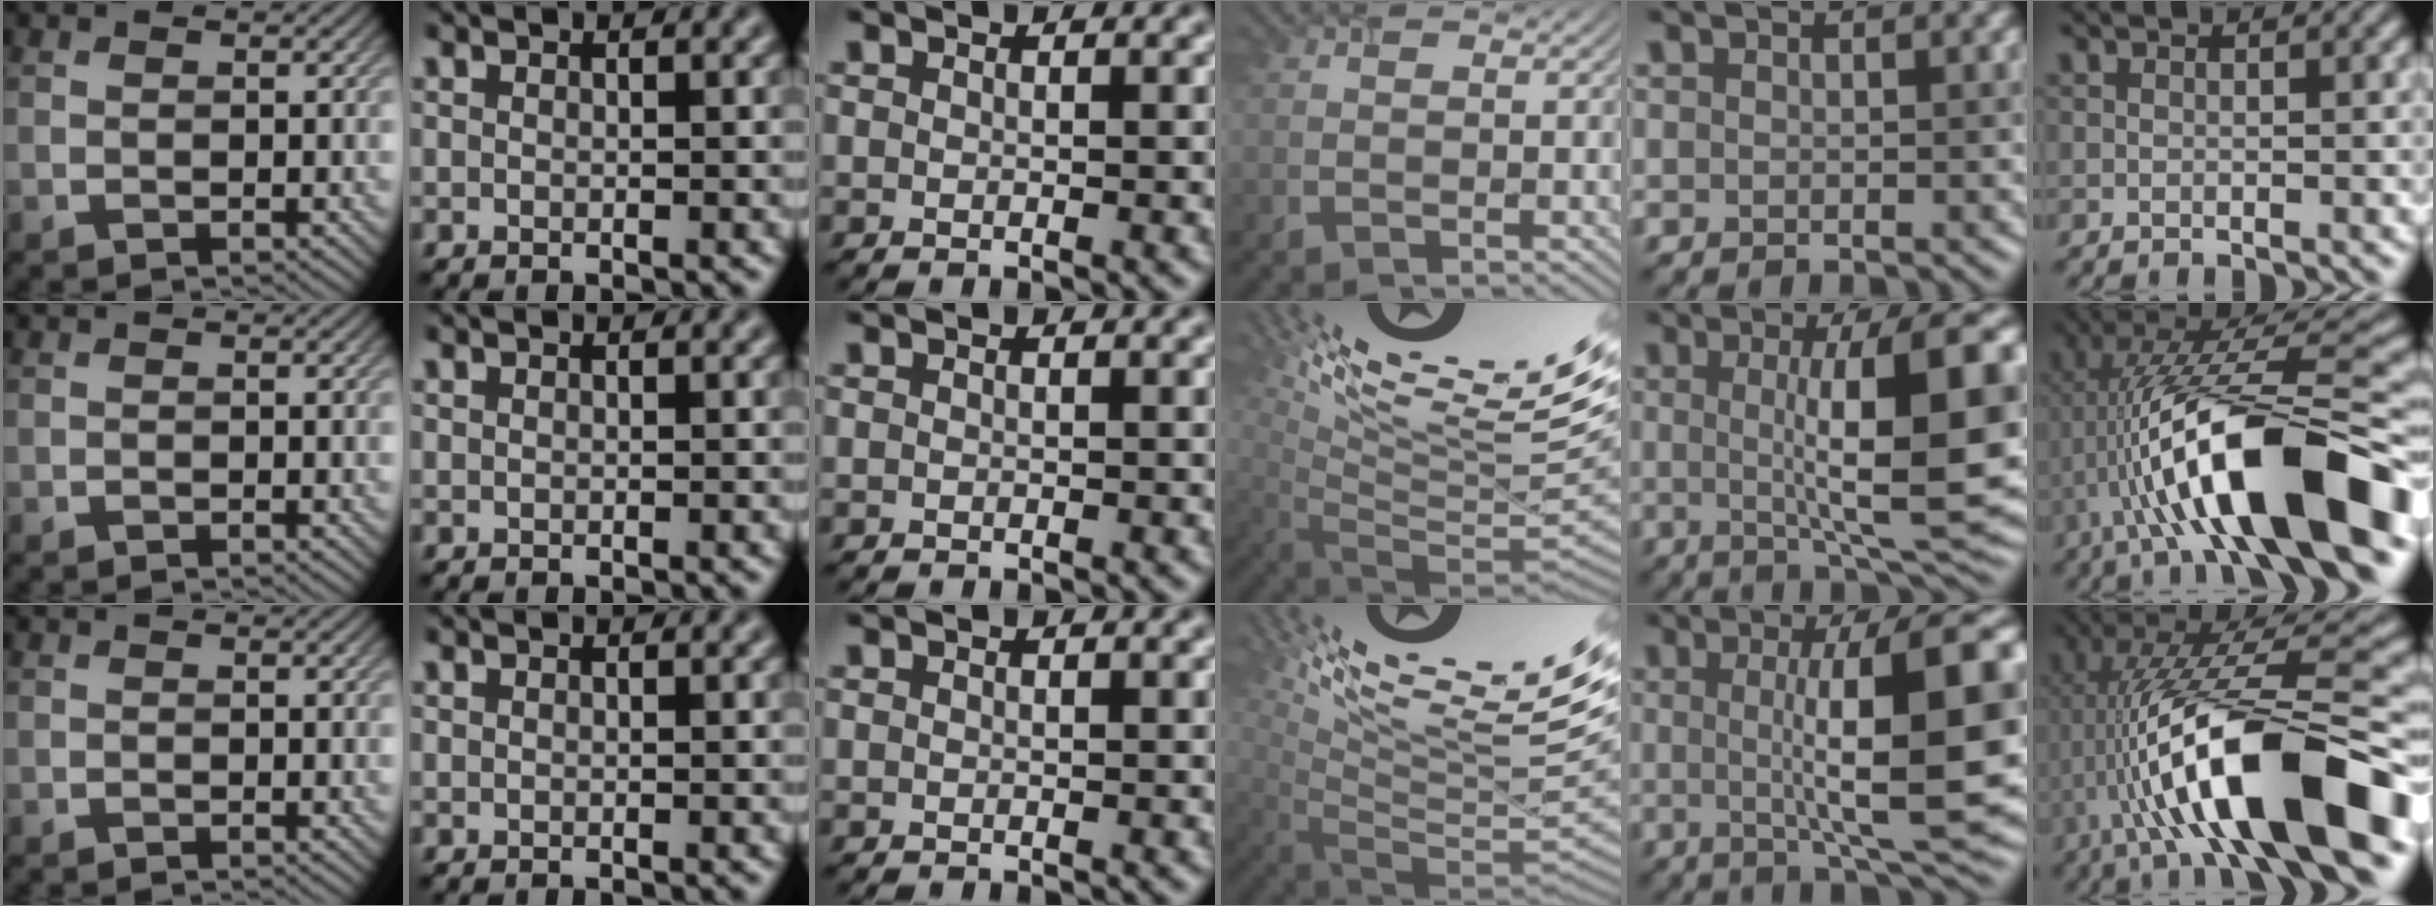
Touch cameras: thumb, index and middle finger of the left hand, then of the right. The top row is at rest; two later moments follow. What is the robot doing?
{"motion": "screw", "object": "timer"}